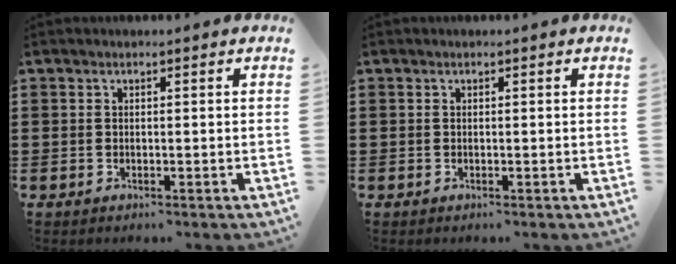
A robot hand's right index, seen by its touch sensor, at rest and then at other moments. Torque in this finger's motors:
{"motor_torque": [0.03, 0.34, 0.00, -0.01]}